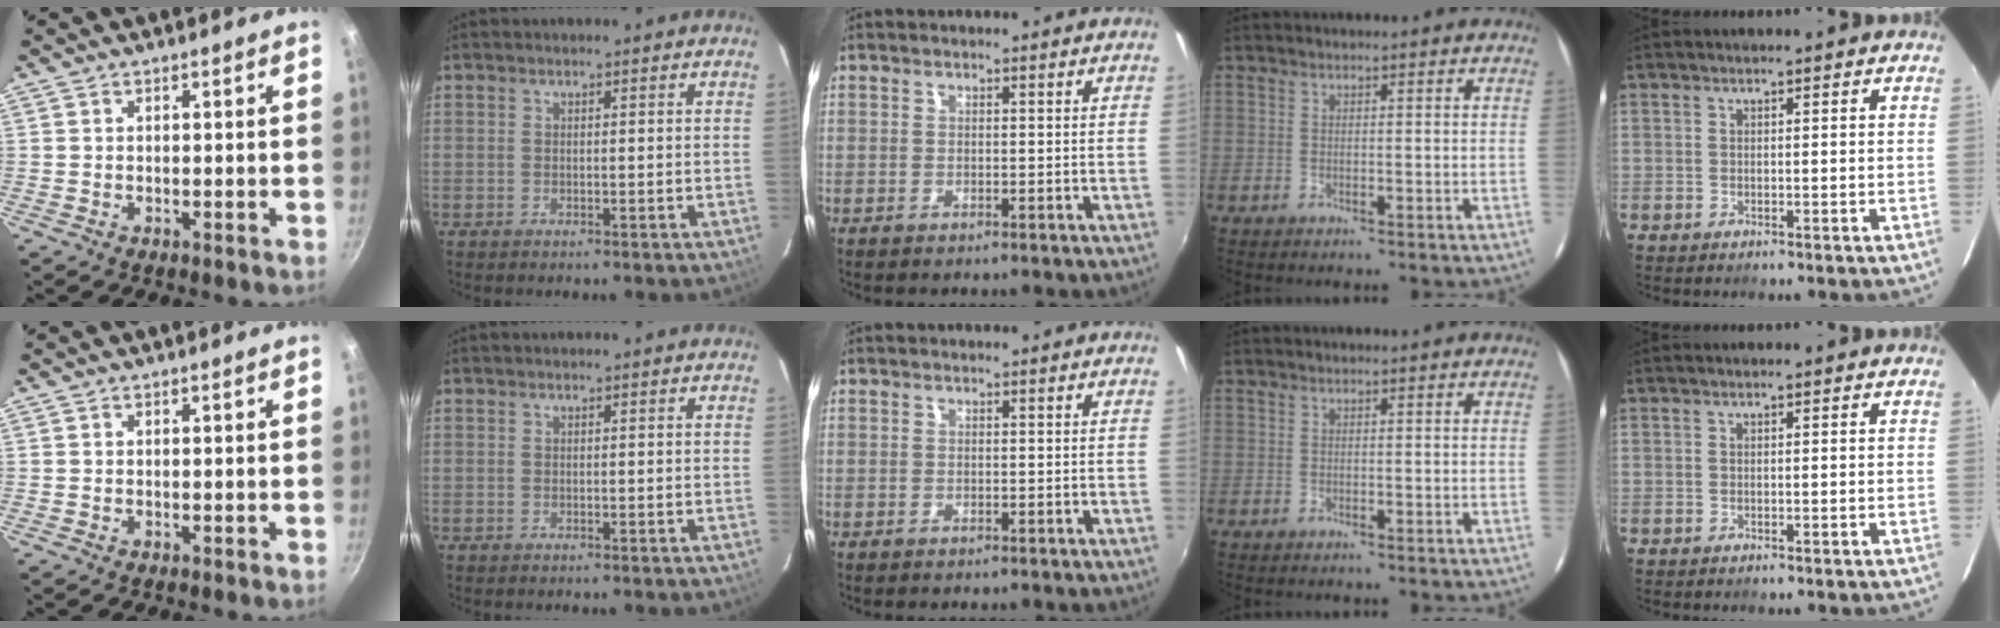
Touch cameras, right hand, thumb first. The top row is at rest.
{}